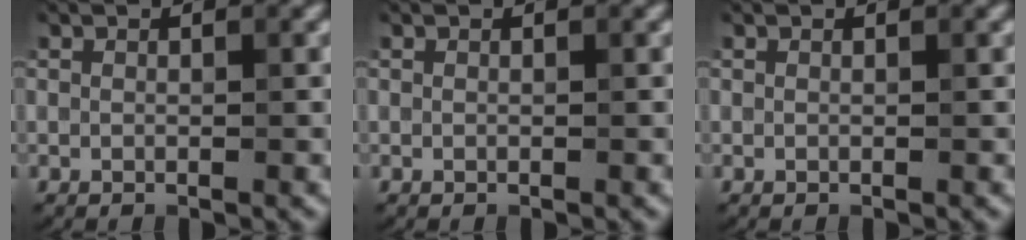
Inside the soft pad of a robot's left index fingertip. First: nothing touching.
{"total": 0.0}
{"total": 0.0}